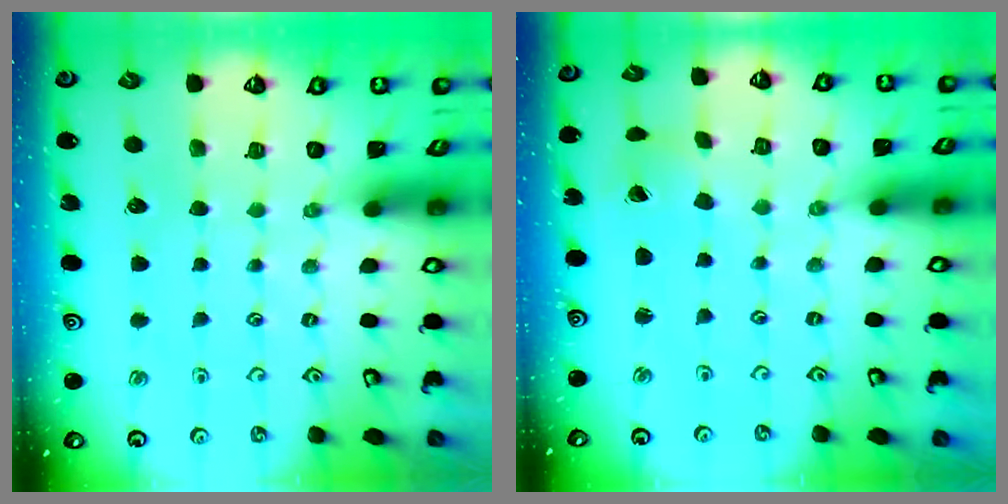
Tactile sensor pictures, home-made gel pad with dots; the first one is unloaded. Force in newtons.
{"total": 1.2, "press": 1.2, "slide": 0.2}